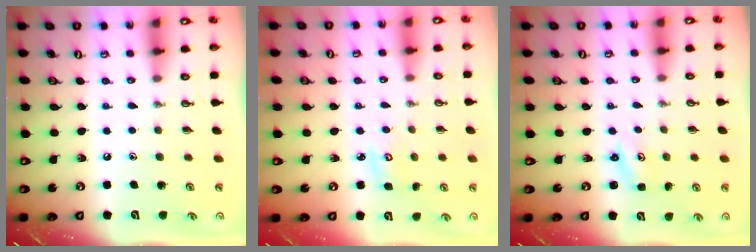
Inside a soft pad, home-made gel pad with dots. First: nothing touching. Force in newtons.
{"total": 3.8, "press": 3.8, "slide": 0.3}
{"total": 1.7, "press": 1.7, "slide": 0.3}